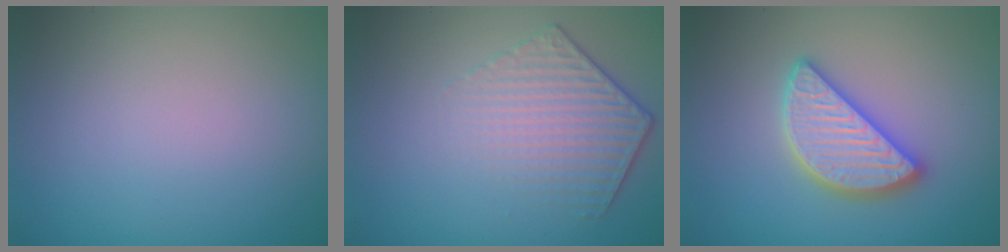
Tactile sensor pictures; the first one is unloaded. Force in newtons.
{"total": 4.5, "press": 3.2, "slide": 3.1}
{"total": 4.8, "press": 4.7, "slide": 0.4}